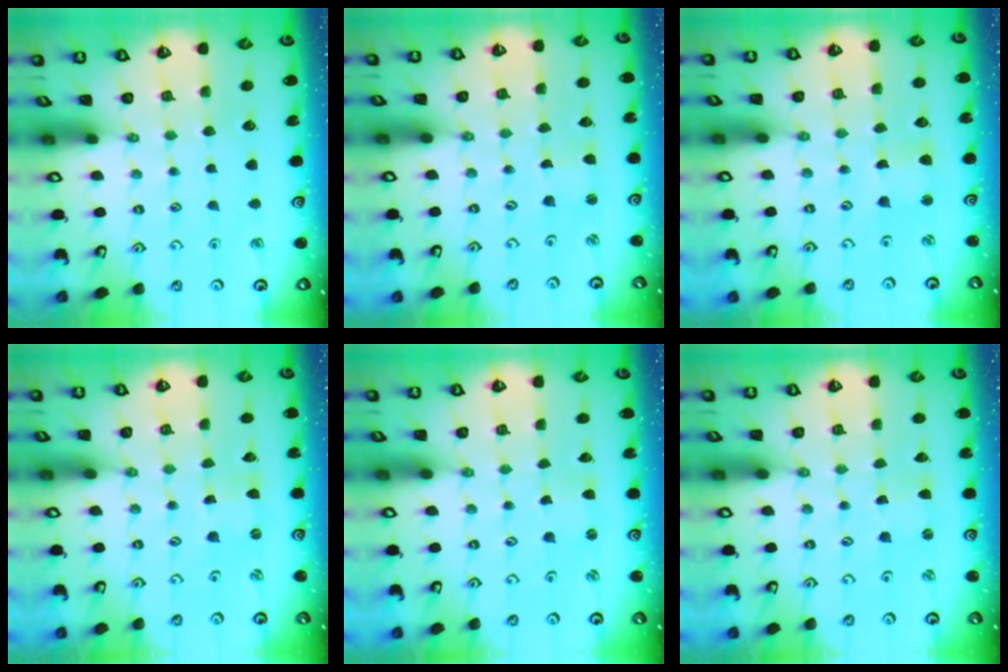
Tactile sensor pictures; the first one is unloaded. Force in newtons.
{"total": 0.6, "press": 0.6, "slide": 0.0}
{"total": 1.9, "press": 1.9, "slide": 0.2}
{"total": 0.0}
{"total": 1.2, "press": 1.2, "slide": 0.2}
{"total": 1.3, "press": 1.2, "slide": 0.2}